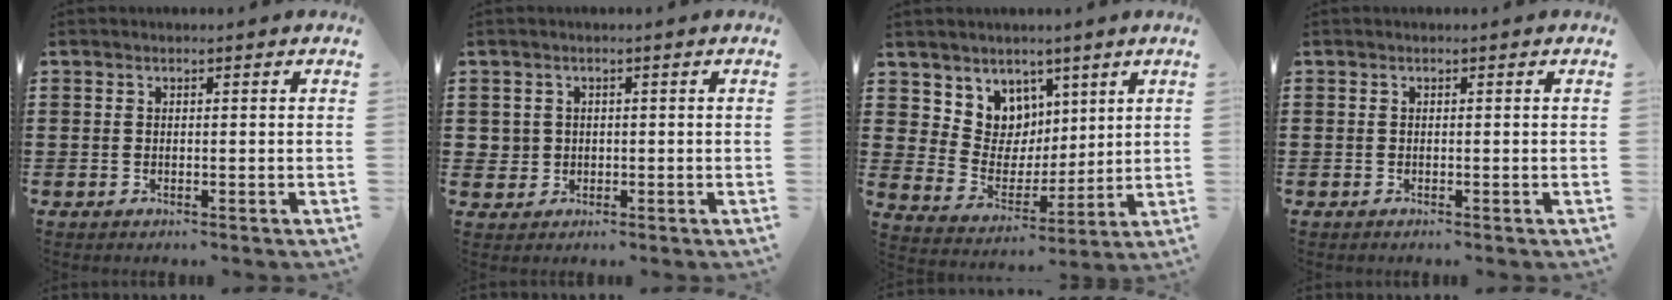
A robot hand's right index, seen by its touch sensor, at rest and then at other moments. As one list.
[{"total": 1.8, "force": [0.0, 1.8, 0.1], "torque": [-0.011, 0.008, -0.002]}, {"total": 7.1, "force": [4.4, 5.6, -0.1], "torque": [-0.048, -0.034, 0.086]}, {"total": 0.0}]